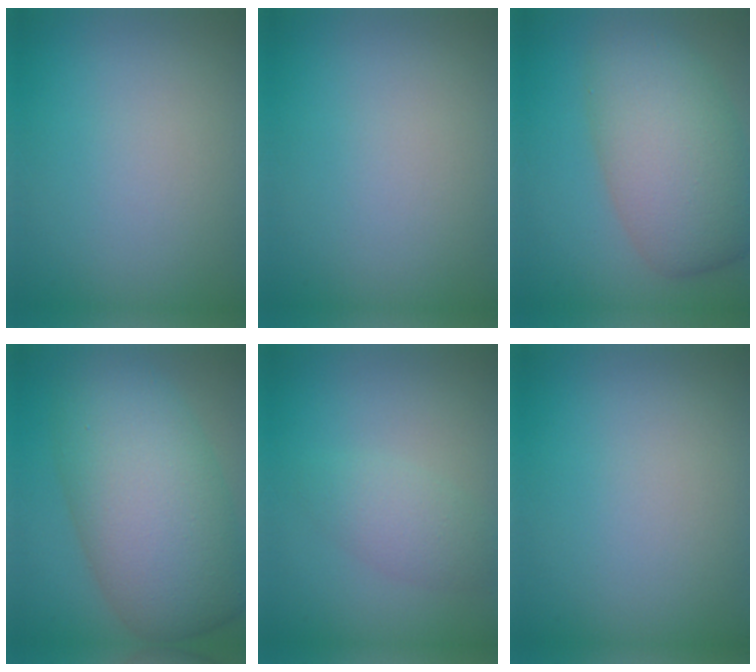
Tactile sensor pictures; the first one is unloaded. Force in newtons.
{"total": 0.0}
{"total": 7.7, "press": 7.7, "slide": 0.7}
{"total": 11.1, "press": 11.0, "slide": 0.5}
{"total": 2.4, "press": 2.4, "slide": 0.1}
{"total": 0.0}